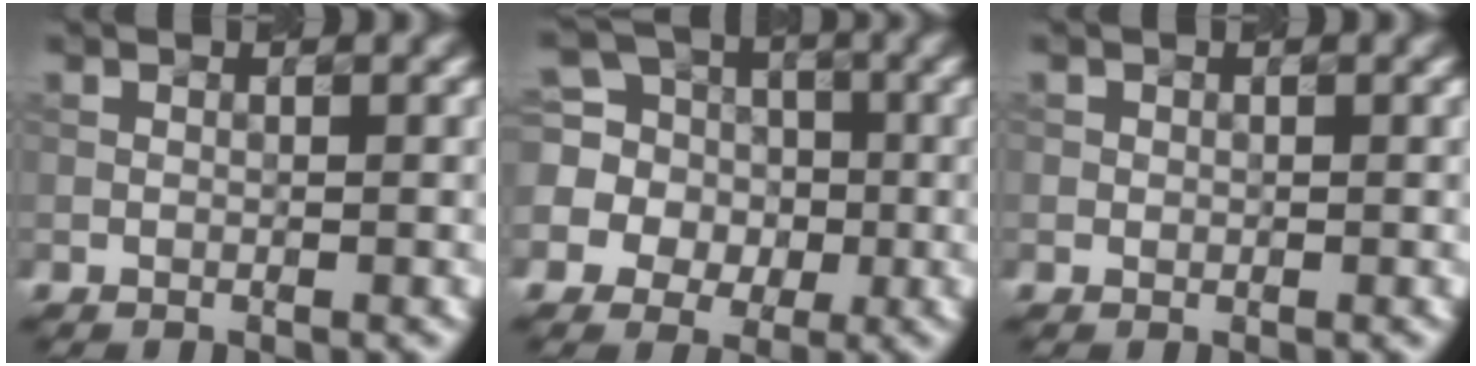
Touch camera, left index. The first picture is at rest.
{"total": 7.2, "force": [0.8, 6.6, 2.6], "torque": [-0.072, 0.029, -0.023]}
{"total": 0.0}